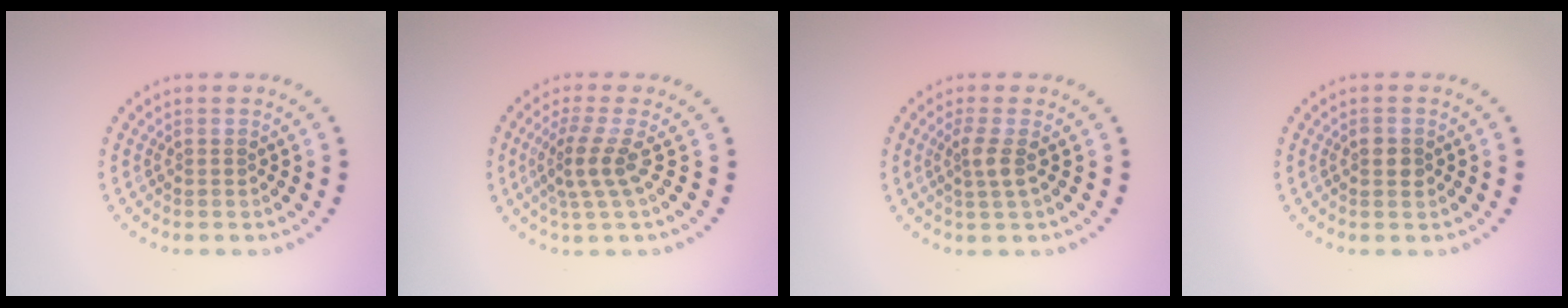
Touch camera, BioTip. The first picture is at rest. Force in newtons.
{"total": 2.9, "press": 2.0, "slide": 2.1}
{"total": 1.9, "press": 1.4, "slide": 1.2}
{"total": 0.9, "press": 0.9, "slide": 0.1}